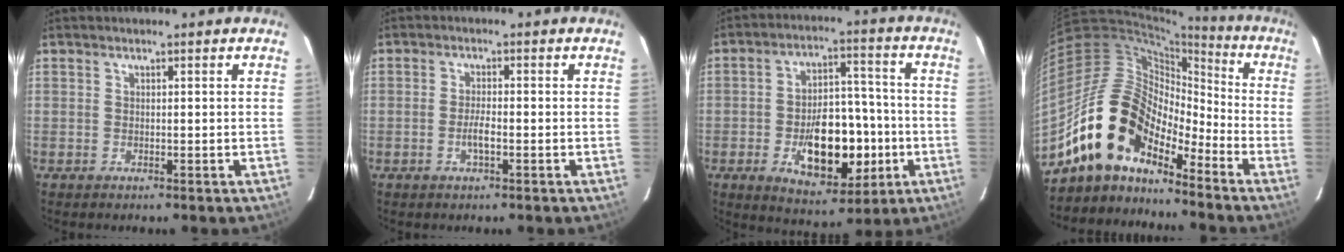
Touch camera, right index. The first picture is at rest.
{"total": 2.5, "force": [-1.0, 0.5, 2.2], "torque": [-0.044, -0.002, -0.019]}
{"total": 15.7, "force": [-4.4, 8.8, 12.3], "torque": [-0.207, 0.016, -0.047]}
{"total": 15.5, "force": [-11.8, 6.9, 7.4], "torque": [-0.130, 0.016, -0.229]}